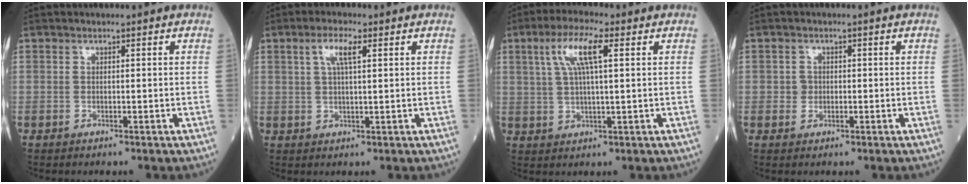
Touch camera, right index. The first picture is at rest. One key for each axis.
{"total": 4.2, "fx": 1.8, "fy": 0.6, "fz": 3.8, "tx": -0.079, "ty": 0.008, "tz": 0.035}
{"total": 7.7, "fx": 2.9, "fy": 1.1, "fz": 7.1, "tx": -0.145, "ty": 0.015, "tz": 0.055}
{"total": 1.6, "fx": 0.0, "fy": 1.5, "fz": 0.4, "tx": -0.002, "ty": 0.004, "tz": 0.001}